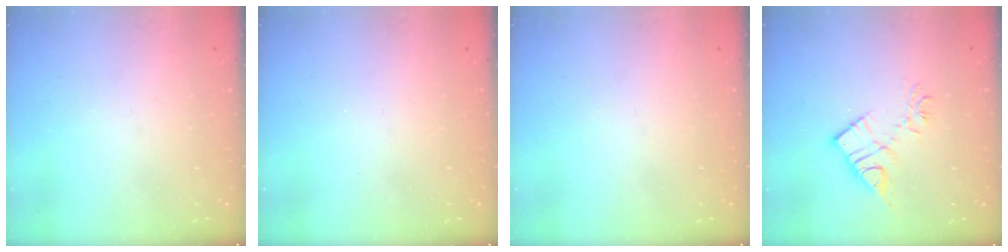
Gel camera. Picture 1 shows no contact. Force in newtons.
{"total": 1.6, "press": 1.6, "slide": 0.2}
{"total": 0.0}
{"total": 10.8, "press": 10.8, "slide": 0.5}